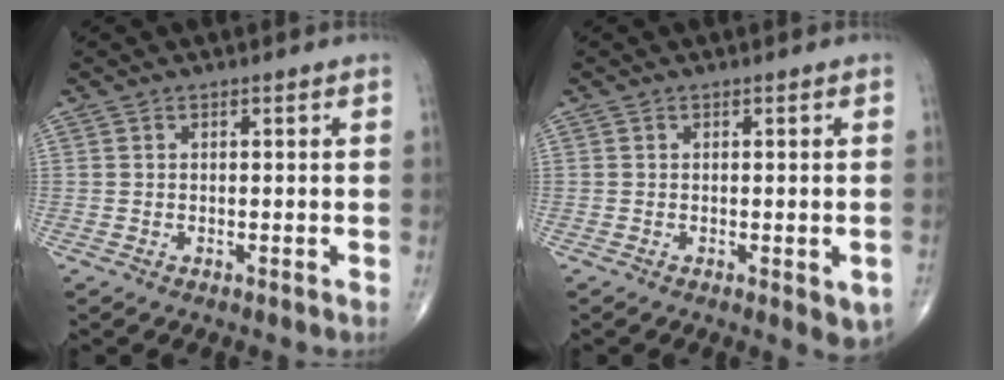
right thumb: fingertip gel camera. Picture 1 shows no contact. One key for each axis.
{"total": 4.0, "fx": -1.2, "fy": 1.4, "fz": 3.5, "tx": -0.030, "ty": -0.006, "tz": -0.012}